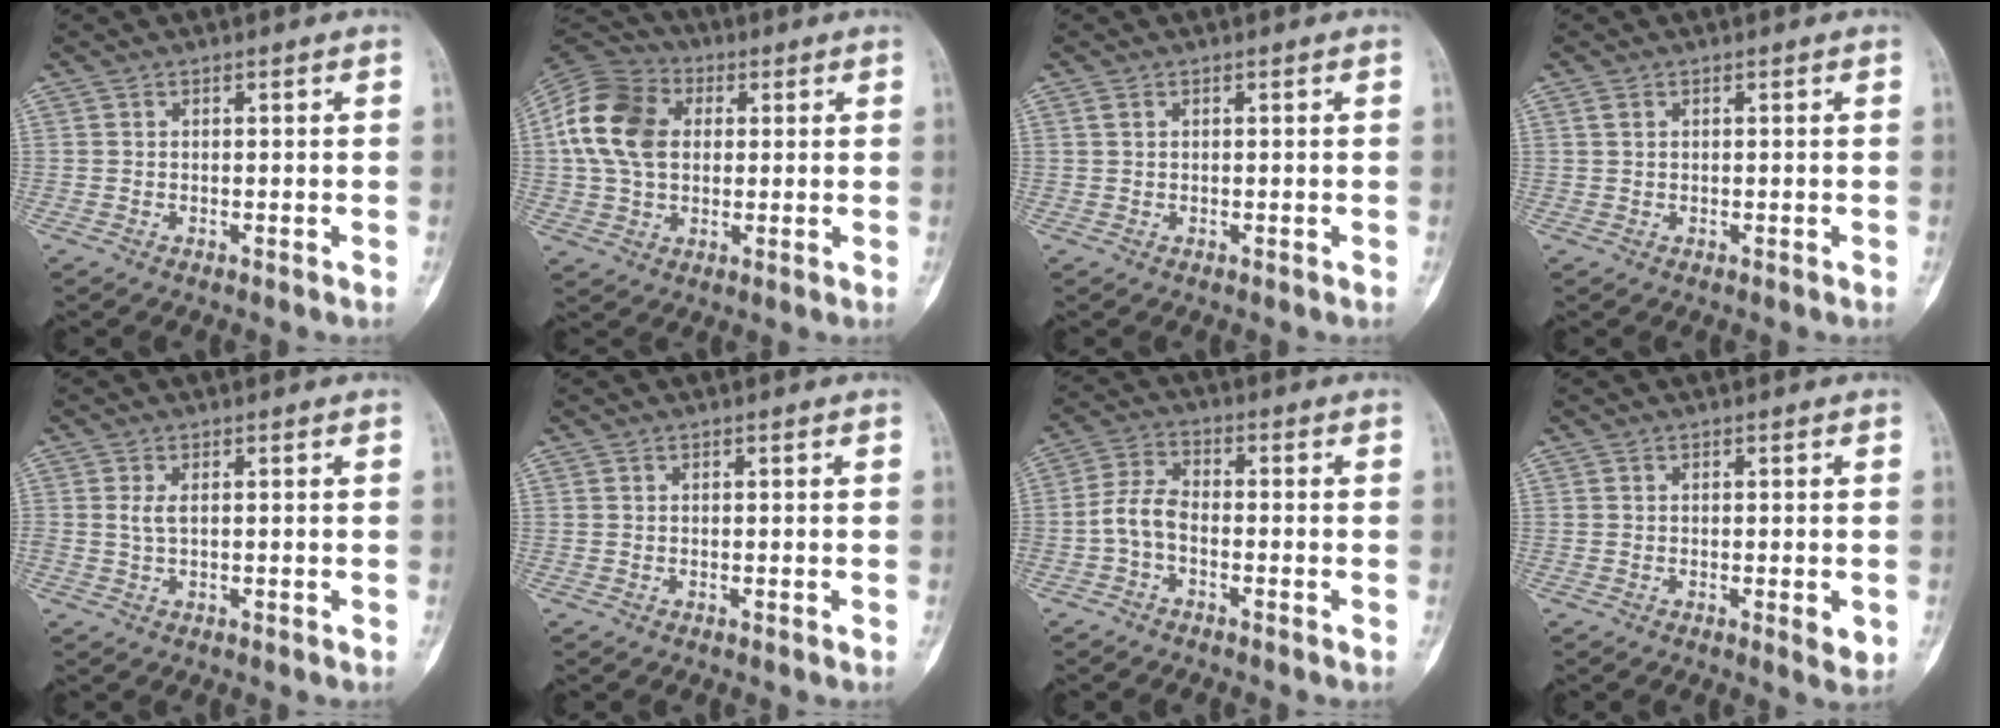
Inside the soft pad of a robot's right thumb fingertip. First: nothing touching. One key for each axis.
{"total": 14.9, "fx": 2.3, "fy": 11.0, "fz": 9.7, "tx": -0.173, "ty": 0.017, "tz": 0.034}
{"total": 0.8, "fx": 0.5, "fy": 0.4, "fz": 0.4, "tx": -0.012, "ty": 0.007, "tz": 0.010}
{"total": 0.9, "fx": 0.6, "fy": 0.5, "fz": 0.5, "tx": -0.013, "ty": 0.006, "tz": 0.012}
{"total": 1.8, "fx": 0.4, "fy": 0.7, "fz": 1.5, "tx": -0.039, "ty": 0.002, "tz": 0.011}
{"total": 0.0}
{"total": 5.3, "fx": -1.7, "fy": 3.0, "fz": 4.0, "tx": -0.083, "ty": 0.027, "tz": -0.044}
{"total": 2.4, "fx": -0.5, "fy": 0.7, "fz": 2.2, "tx": -0.026, "ty": -0.006, "tz": -0.006}